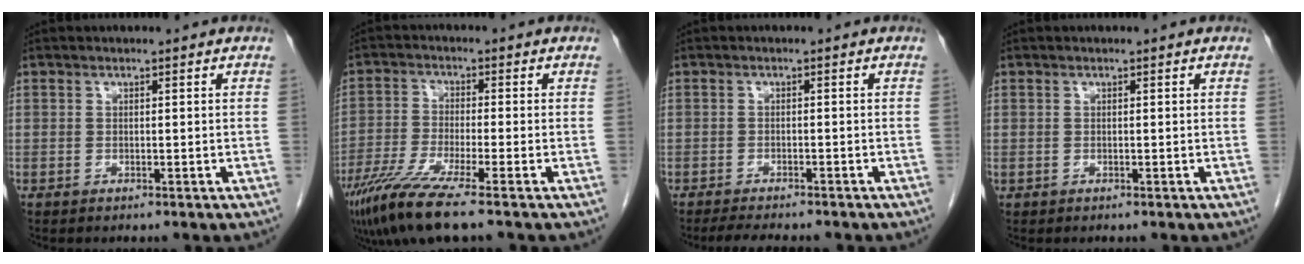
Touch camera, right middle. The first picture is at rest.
{"total": 9.0, "force": [-6.4, -0.5, 6.4], "torque": [-0.126, -0.029, -0.118]}
{"total": 5.9, "force": [-5.1, 1.1, 2.6], "torque": [-0.038, -0.010, -0.075]}
{"total": 0.0}